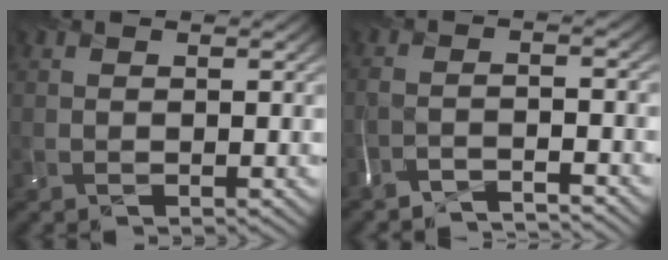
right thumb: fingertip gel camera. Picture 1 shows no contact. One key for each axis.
{"total": 3.9, "fx": -3.8, "fy": -0.5, "fz": 0.4, "tx": 0.014, "ty": -0.003, "tz": -0.077}